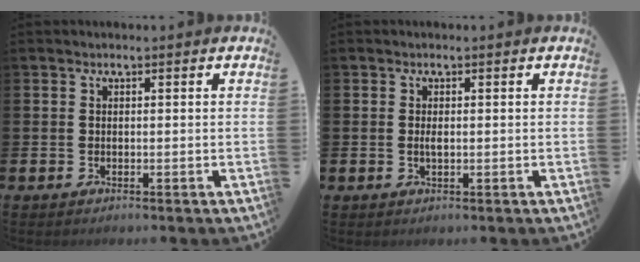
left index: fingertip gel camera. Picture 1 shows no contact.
{"total": 1.1, "force": [0.1, 0.4, 1.0], "torque": [-0.018, 0.002, -0.001]}